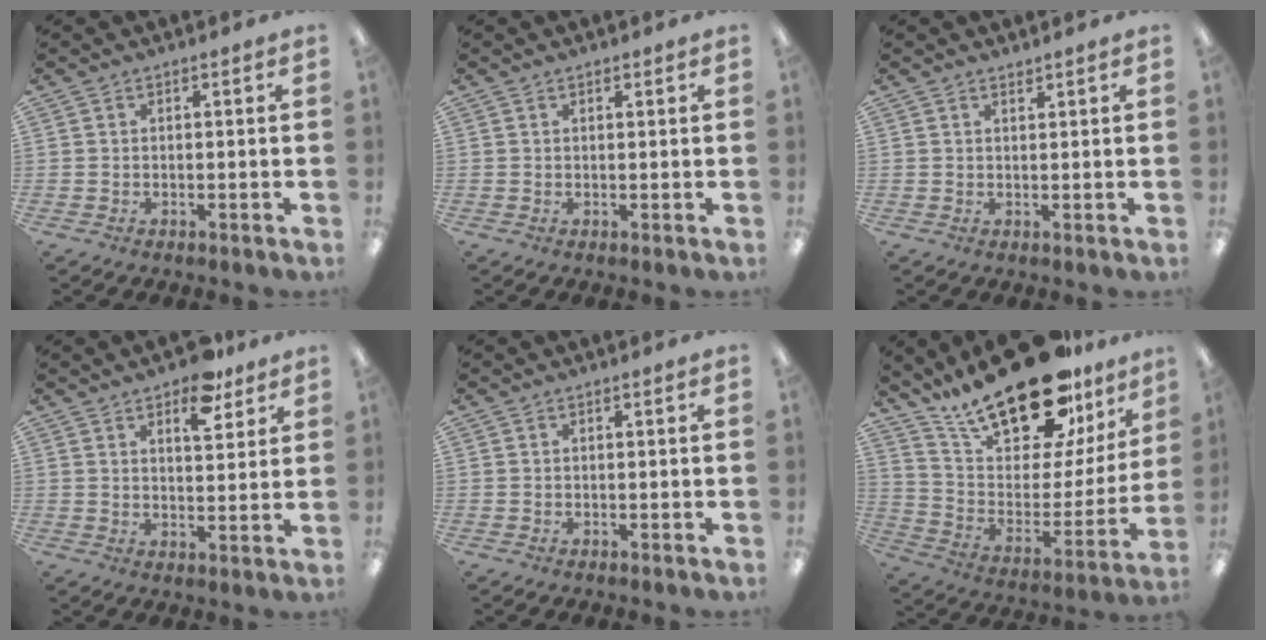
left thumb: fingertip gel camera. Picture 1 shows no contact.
{"total": 1.0, "force": [0.6, 0.5, 0.6], "torque": [-0.005, -0.002, 0.010]}
{"total": 1.2, "force": [1.1, 0.2, 0.3], "torque": [-0.007, -0.001, 0.021]}
{"total": 9.3, "force": [6.4, 4.0, 5.4], "torque": [-0.058, -0.034, 0.105]}
{"total": 0.0}
{"total": 27.3, "force": [20.6, 10.2, 14.7], "torque": [-0.238, -0.130, 0.358]}